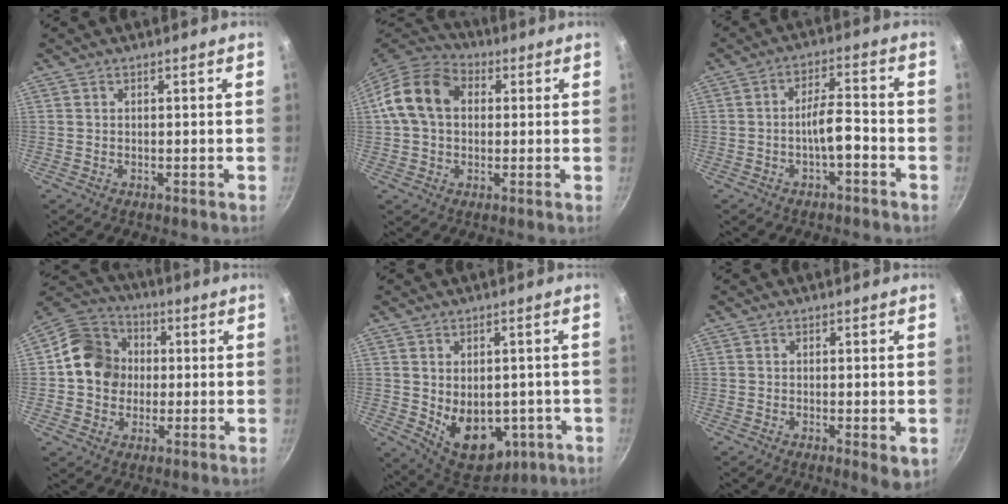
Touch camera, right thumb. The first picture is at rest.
{"total": 13.0, "force": [2.0, 9.8, 8.4], "torque": [-0.133, 0.028, 0.017]}
{"total": 5.7, "force": [-2.6, 1.9, 4.7], "torque": [-0.074, 0.033, -0.041]}
{"total": 12.5, "force": [0.6, 11.0, 5.9], "torque": [-0.072, 0.022, -0.006]}
{"total": 12.8, "force": [-2.3, 8.8, 9.1], "torque": [-0.094, -0.014, -0.007]}
{"total": 3.6, "force": [-0.8, 0.9, 3.4], "torque": [-0.050, -0.014, -0.010]}